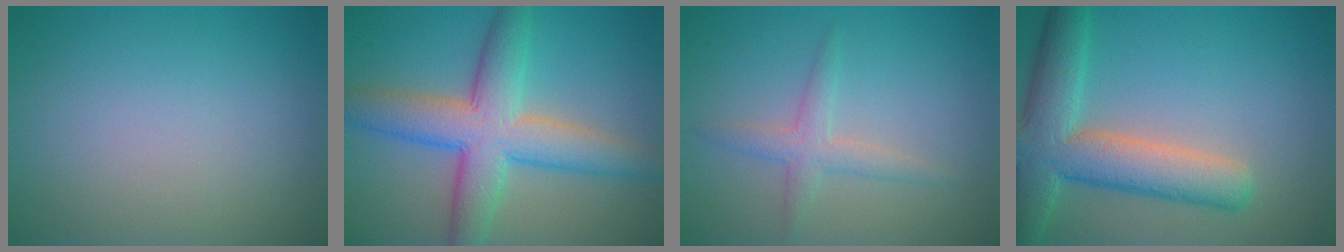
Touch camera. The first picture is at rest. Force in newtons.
{"total": 8.0, "press": 8.0, "slide": 0.3}
{"total": 2.3, "press": 2.3, "slide": 0.1}
{"total": 7.8, "press": 7.8, "slide": 0.5}